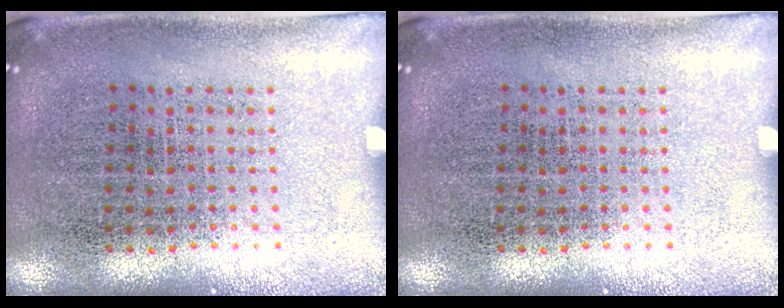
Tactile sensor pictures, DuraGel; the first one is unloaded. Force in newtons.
{"total": 0.0}